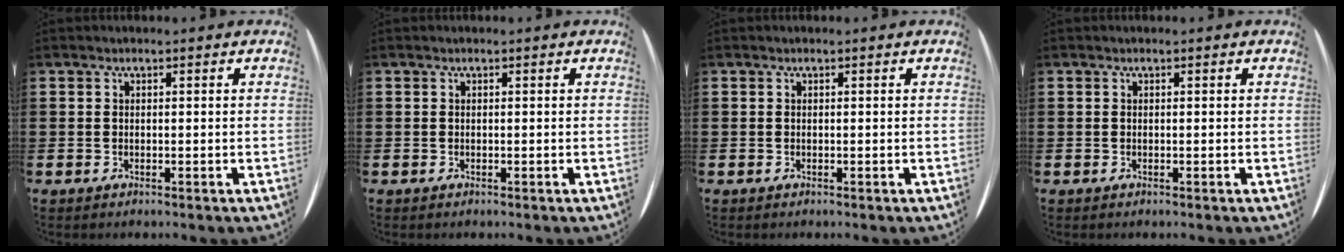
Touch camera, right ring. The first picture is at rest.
{"total": 0.0}
{"total": 0.0}
{"total": 0.0}